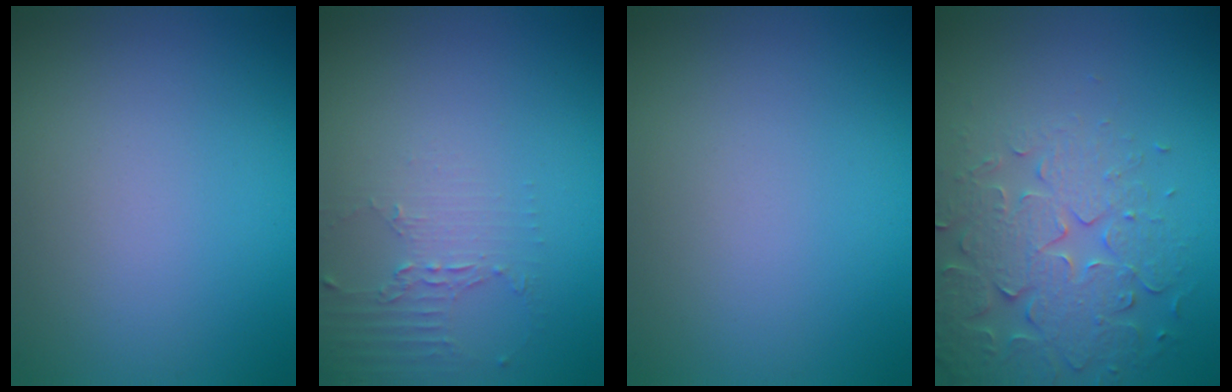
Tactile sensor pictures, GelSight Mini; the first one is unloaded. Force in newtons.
{"total": 2.1, "press": 1.5, "slide": 1.5}
{"total": 0.0}
{"total": 4.8, "press": 4.3, "slide": 2.1}